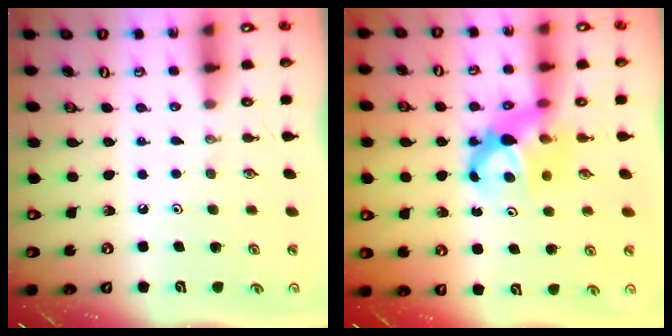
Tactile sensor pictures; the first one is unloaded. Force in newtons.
{"total": 6.7, "press": 6.7, "slide": 0.4}